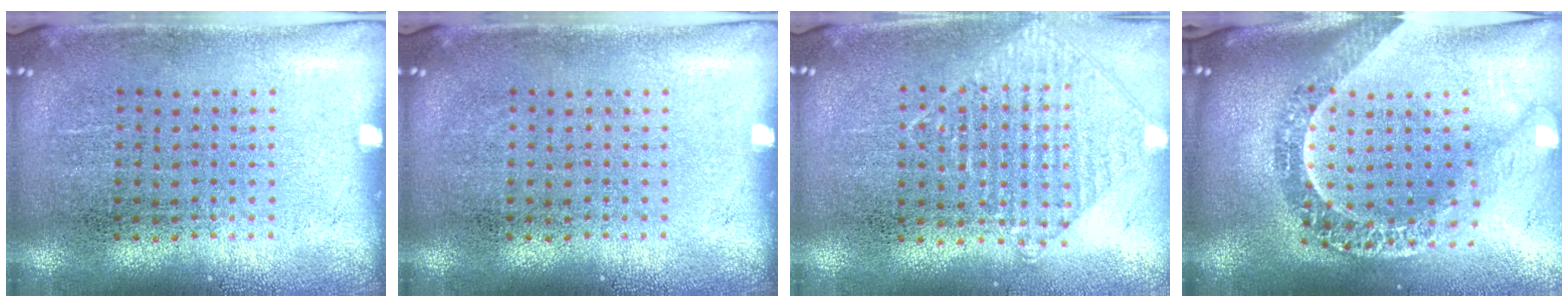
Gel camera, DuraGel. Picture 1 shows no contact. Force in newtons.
{"total": 0.0}
{"total": 0.9, "press": 0.9, "slide": 0.1}
{"total": 3.0, "press": 2.3, "slide": 1.9}